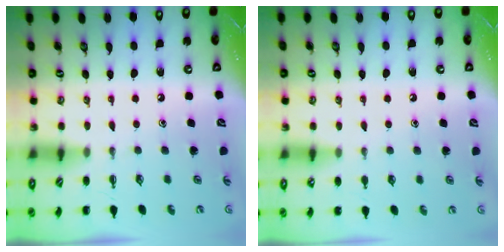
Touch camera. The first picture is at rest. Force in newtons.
{"total": 3.8, "press": 3.6, "slide": 1.1}